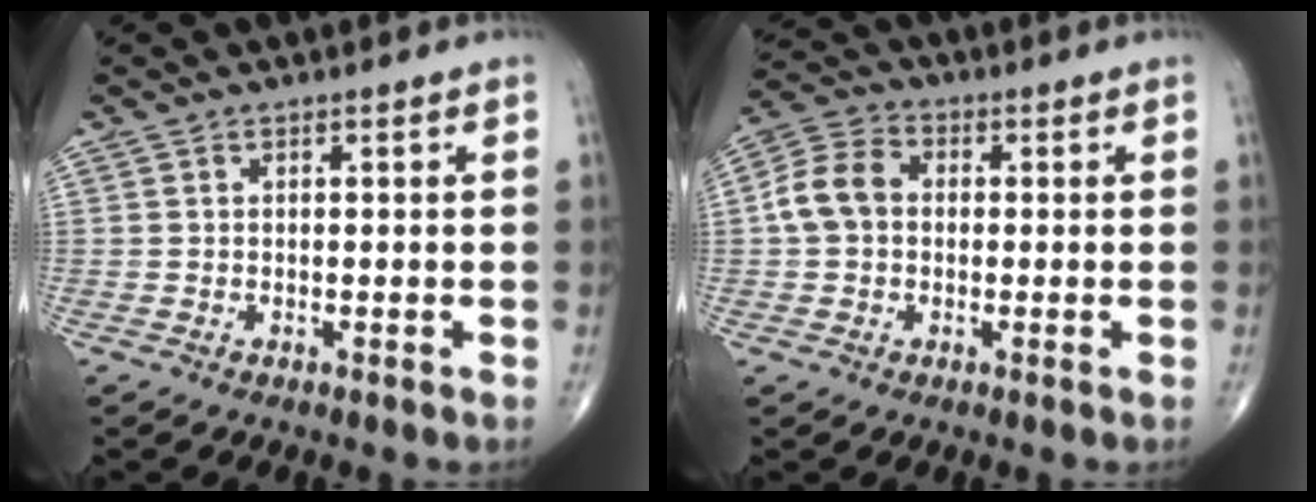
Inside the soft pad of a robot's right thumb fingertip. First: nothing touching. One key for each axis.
{"total": 7.6, "fx": 0.1, "fy": 6.0, "fz": 4.7, "tx": -0.086, "ty": 0.025, "tz": -0.009}